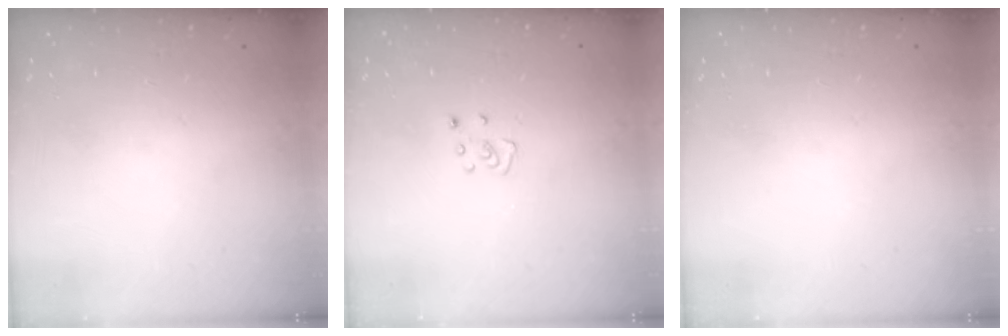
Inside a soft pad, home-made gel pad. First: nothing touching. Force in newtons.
{"total": 3.8, "press": 3.8, "slide": 0.3}
{"total": 0.0}